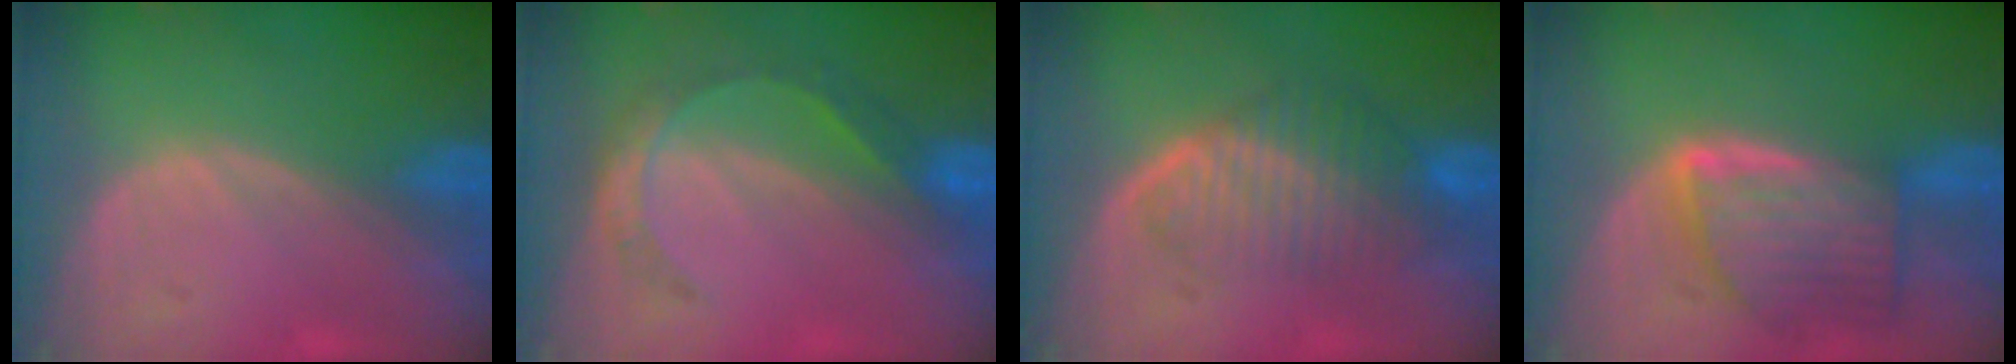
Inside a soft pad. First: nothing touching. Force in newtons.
{"total": 5.5, "press": 4.8, "slide": 2.8}
{"total": 6.5, "press": 6.3, "slide": 1.8}
{"total": 8.1, "press": 7.4, "slide": 3.3}